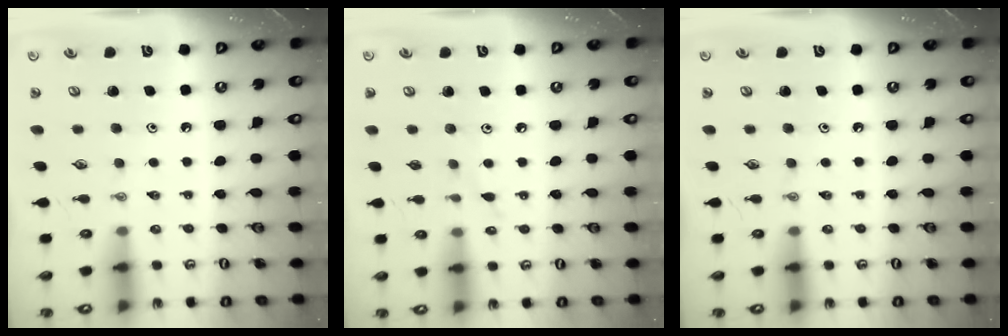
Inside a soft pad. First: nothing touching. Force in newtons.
{"total": 5.4, "press": 5.4, "slide": 0.5}
{"total": 0.0}